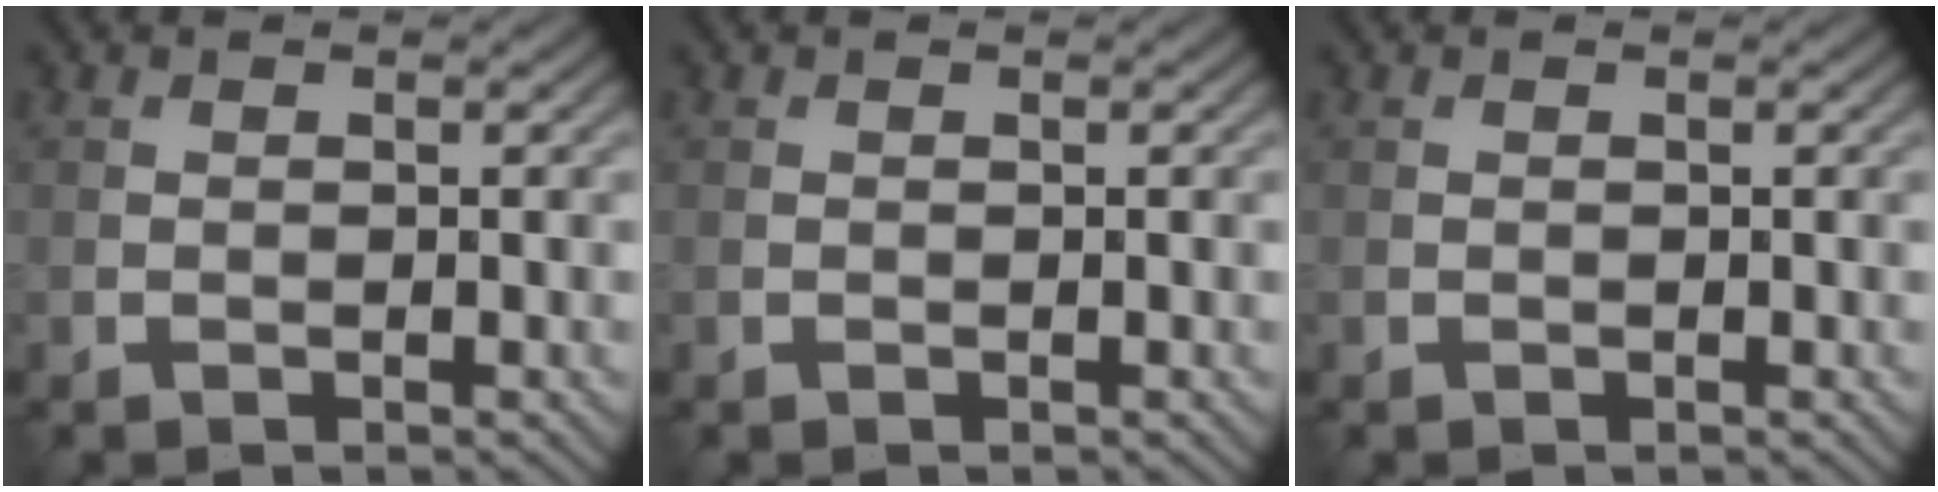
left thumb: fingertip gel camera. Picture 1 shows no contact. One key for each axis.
{"total": 0.0}
{"total": 0.0}